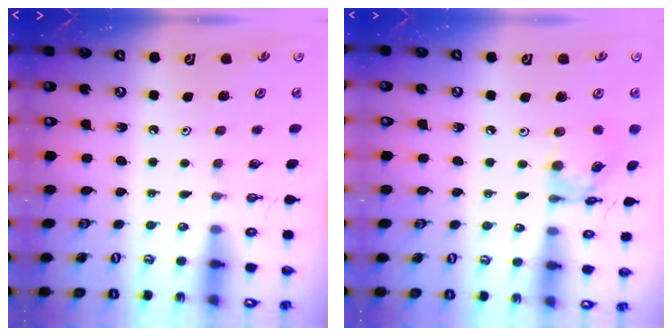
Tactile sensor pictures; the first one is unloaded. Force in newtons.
{"total": 12.2, "press": 12.1, "slide": 1.0}